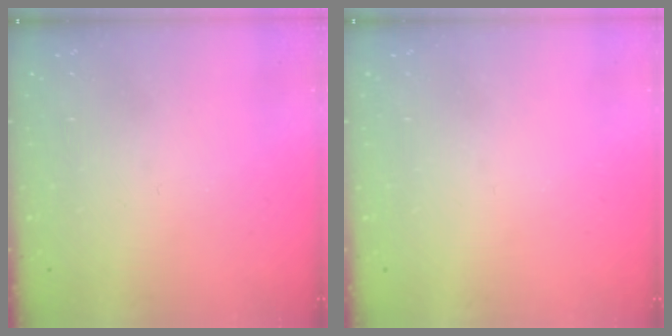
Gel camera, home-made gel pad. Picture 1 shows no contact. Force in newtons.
{"total": 0.0}